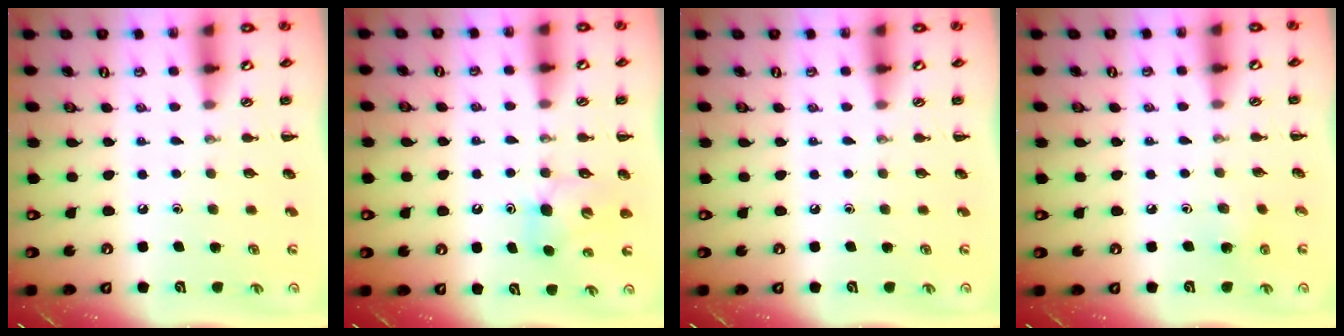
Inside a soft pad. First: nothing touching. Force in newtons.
{"total": 5.6, "press": 5.6, "slide": 0.7}
{"total": 0.0}
{"total": 3.8, "press": 3.6, "slide": 1.3}